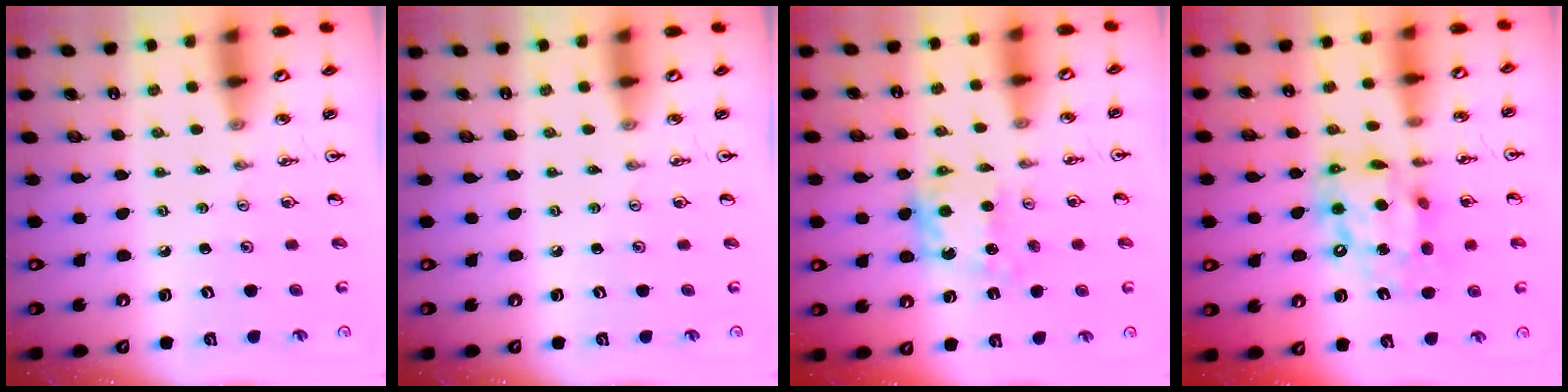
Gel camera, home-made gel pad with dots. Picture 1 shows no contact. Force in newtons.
{"total": 0.0}
{"total": 8.7, "press": 8.7, "slide": 0.5}
{"total": 14.0, "press": 14.0, "slide": 1.4}